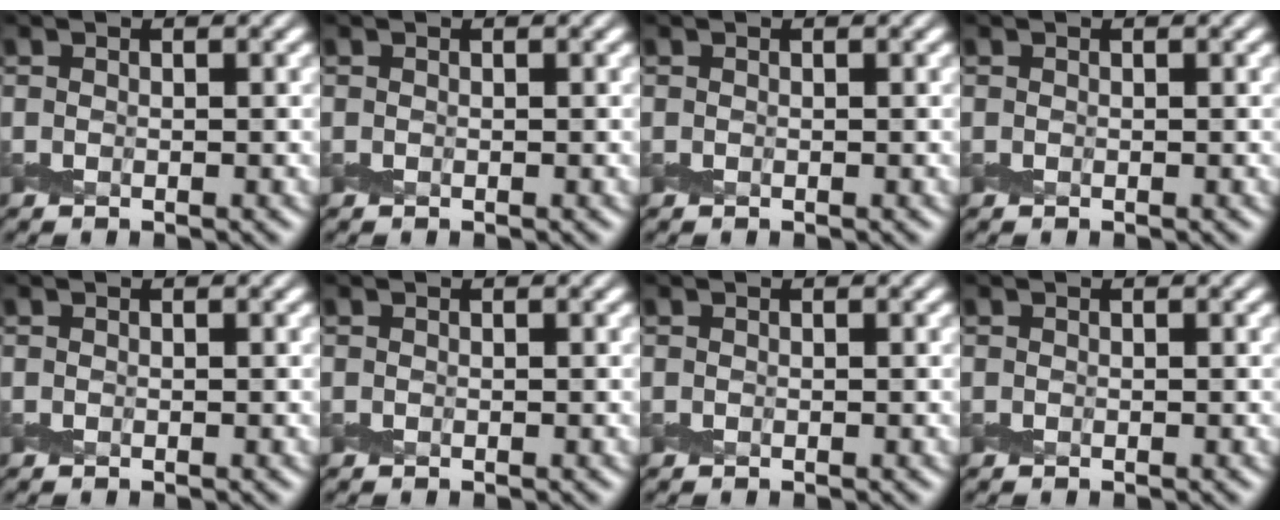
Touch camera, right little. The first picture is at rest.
{"total": 0.0}
{"total": 0.0}
{"total": 0.0}
{"total": 0.0}
{"total": 0.0}
{"total": 0.0}
{"total": 0.0}